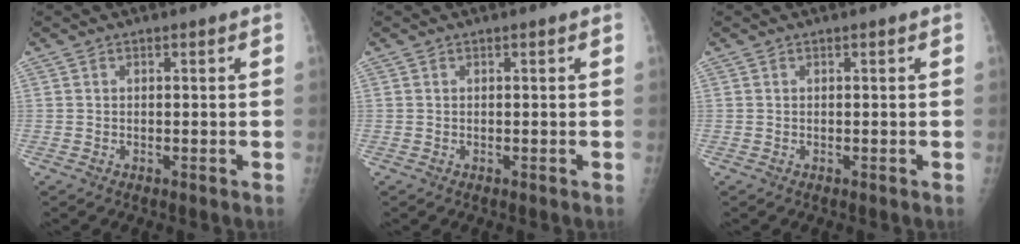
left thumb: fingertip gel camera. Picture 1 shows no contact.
{"total": 0.0}
{"total": 0.0}